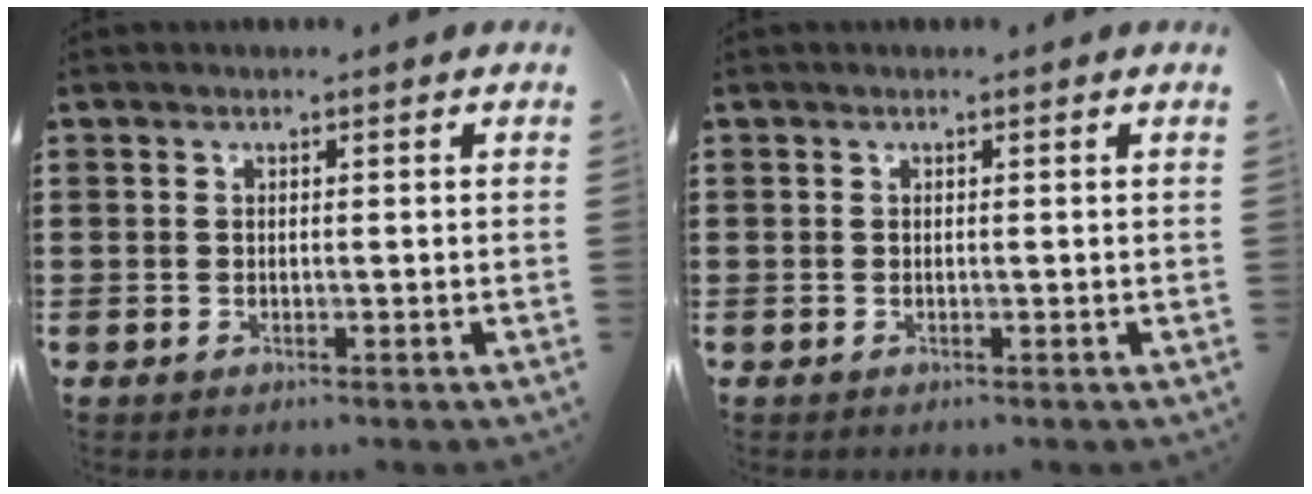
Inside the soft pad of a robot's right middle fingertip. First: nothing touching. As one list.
[{"total": 0.0}]